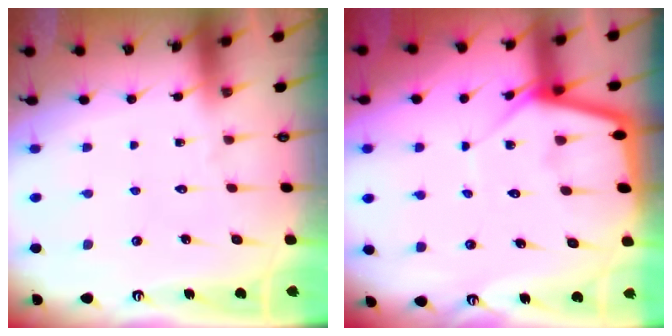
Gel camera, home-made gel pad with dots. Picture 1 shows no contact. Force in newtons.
{"total": 8.1, "press": 8.1, "slide": 0.9}